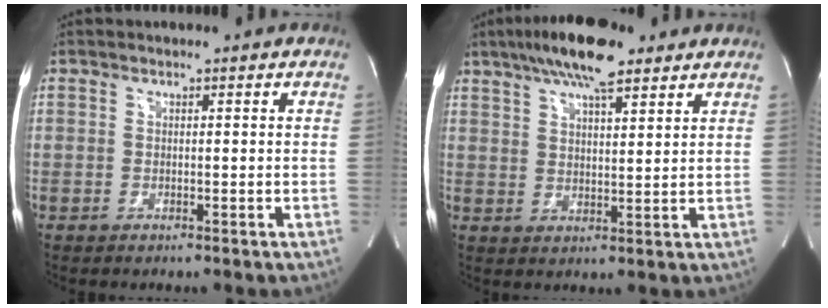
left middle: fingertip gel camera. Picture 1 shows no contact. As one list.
[{"total": 11.0, "force": [7.8, 2.6, 7.4], "torque": [-0.132, 0.020, 0.130]}]